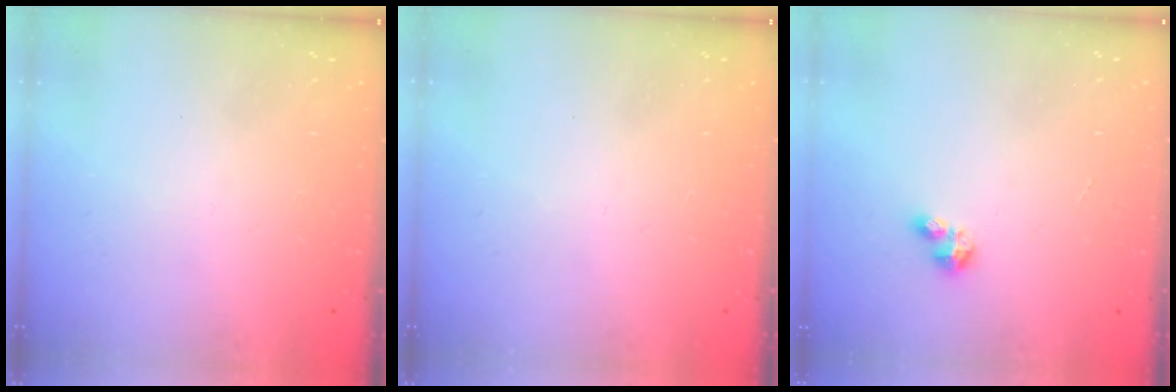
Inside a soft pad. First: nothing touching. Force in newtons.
{"total": 0.0}
{"total": 2.9, "press": 2.9, "slide": 0.4}